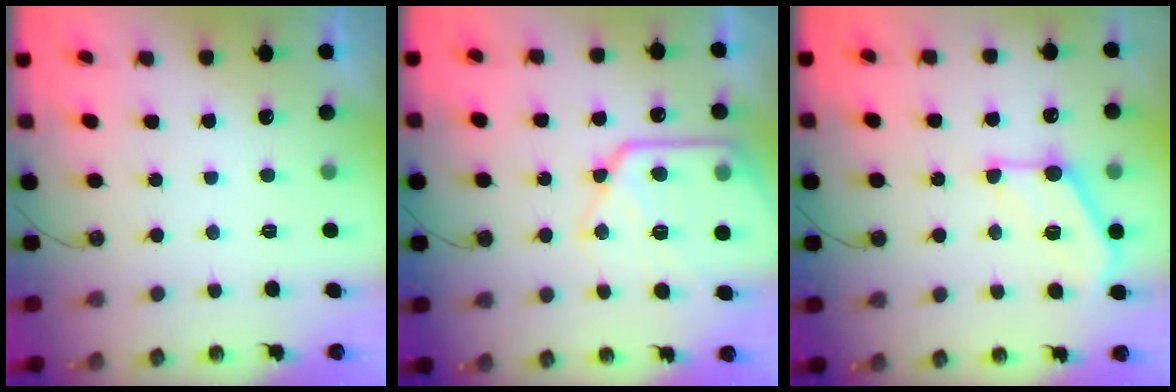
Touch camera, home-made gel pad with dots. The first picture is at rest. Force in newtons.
{"total": 16.6, "press": 16.6, "slide": 0.8}
{"total": 13.0, "press": 13.0, "slide": 0.9}